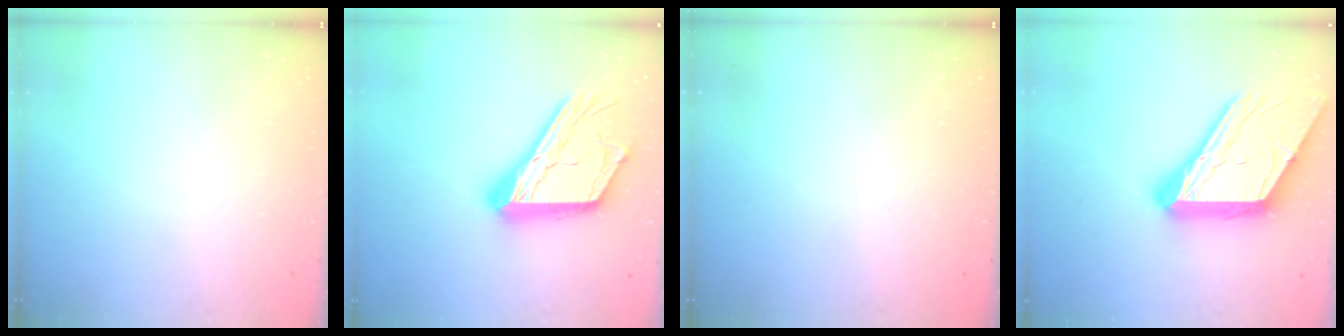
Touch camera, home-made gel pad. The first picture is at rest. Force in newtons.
{"total": 23.5, "press": 23.4, "slide": 2.1}
{"total": 0.0}
{"total": 23.0, "press": 22.9, "slide": 2.4}